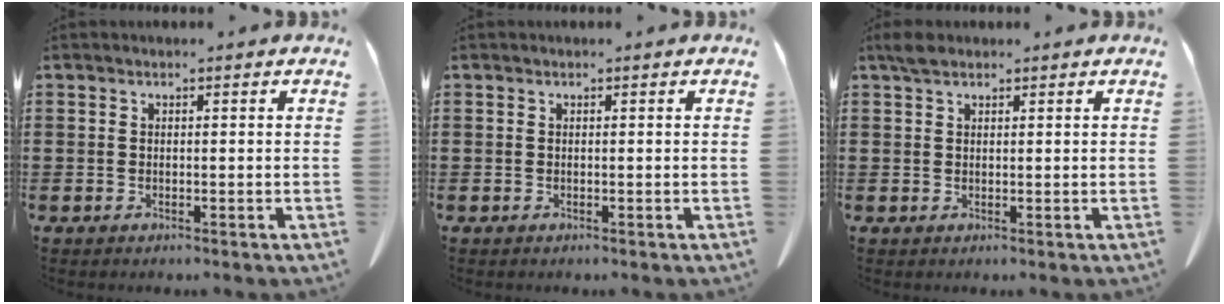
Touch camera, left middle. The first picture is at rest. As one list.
[{"total": 0.0}, {"total": 2.0, "force": [1.5, 0.8, 1.0], "torque": [-0.024, 0.004, 0.028]}]